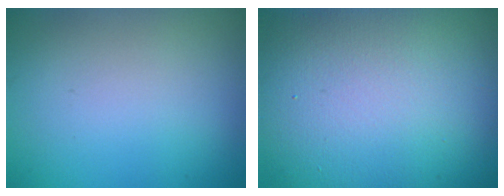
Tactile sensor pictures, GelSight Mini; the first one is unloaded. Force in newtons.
{"total": 17.8, "press": 17.7, "slide": 1.1}